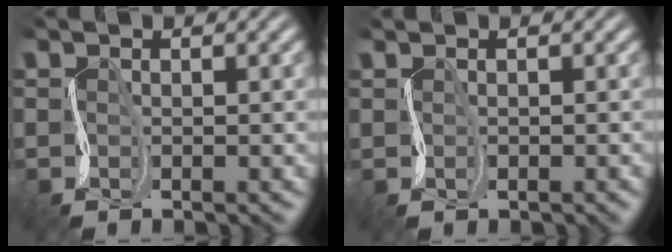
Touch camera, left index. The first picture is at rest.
{"total": 0.7, "force": [0.2, -0.1, -0.7], "torque": [0.006, 0.001, 0.003]}